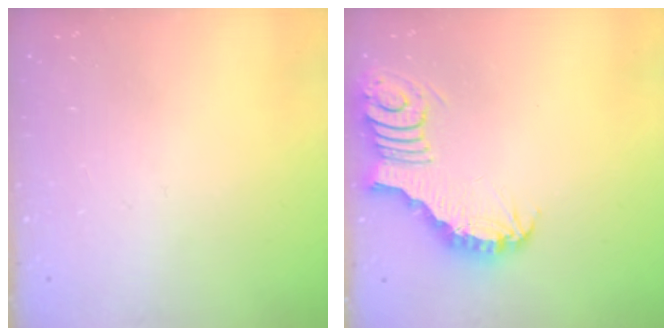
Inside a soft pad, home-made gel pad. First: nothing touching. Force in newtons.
{"total": 3.8, "press": 3.7, "slide": 0.5}